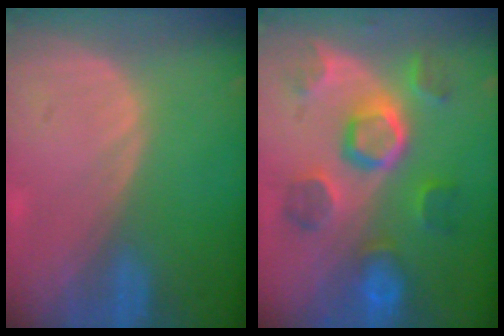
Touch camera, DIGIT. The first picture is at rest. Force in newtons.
{"total": 9.3, "press": 9.1, "slide": 1.9}